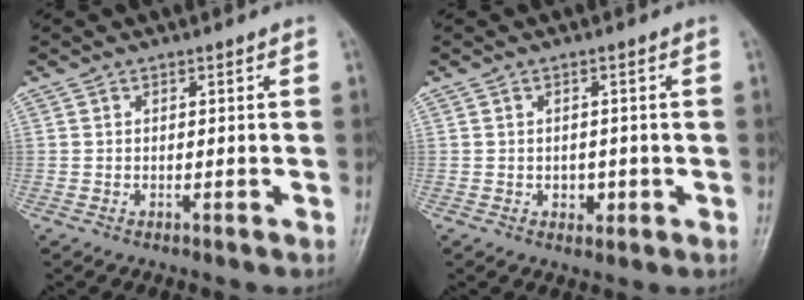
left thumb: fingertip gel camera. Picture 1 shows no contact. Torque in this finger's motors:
{"motor_torque": [-0.10, 0.11, 0.21, 0.04, 0.00]}